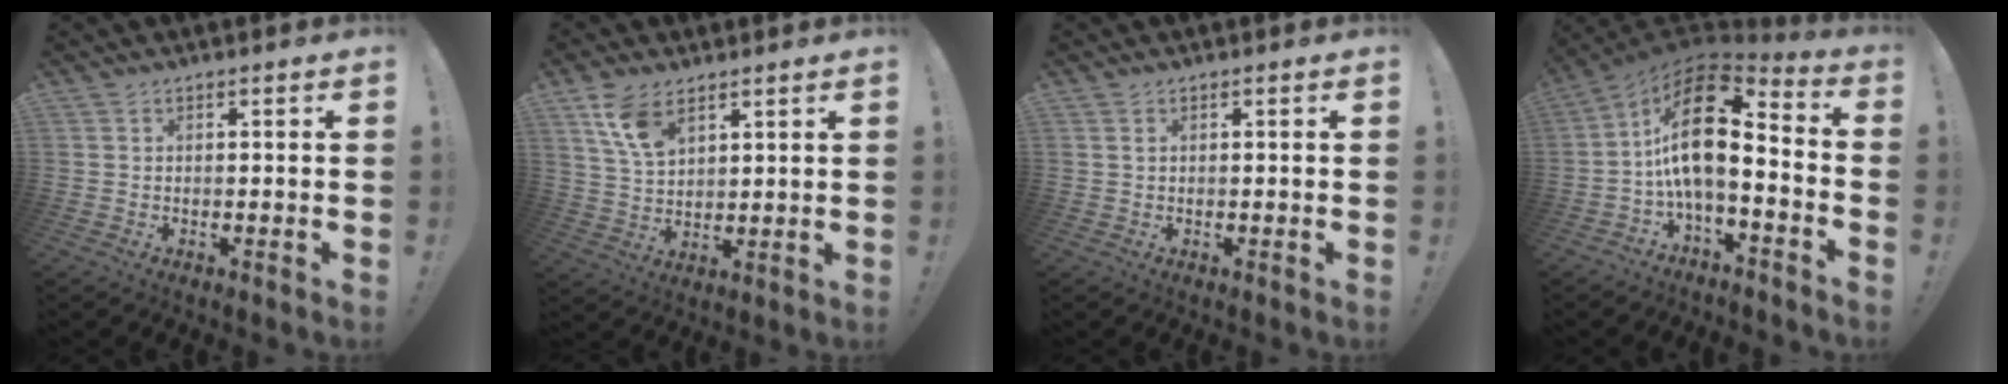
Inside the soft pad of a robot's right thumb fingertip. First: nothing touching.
{"total": 9.3, "force": [5.7, 4.9, 5.6], "torque": [-0.099, -0.021, 0.108]}
{"total": 0.7, "force": [0.4, 0.3, 0.5], "torque": [-0.019, 0.005, 0.008]}
{"total": 17.5, "force": [1.8, 7.7, 15.6], "torque": [-0.276, -0.009, 0.030]}